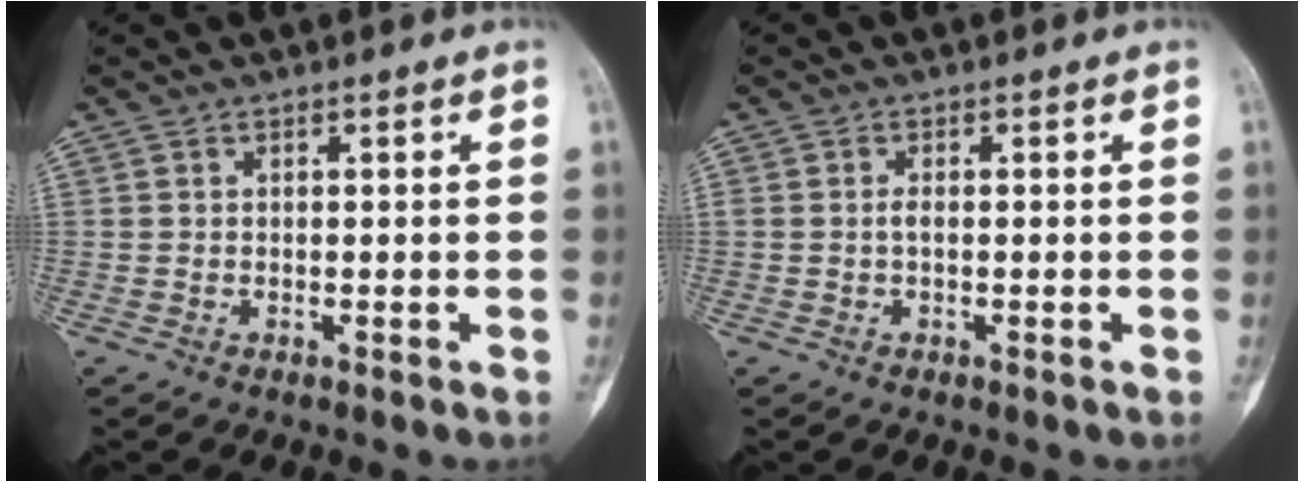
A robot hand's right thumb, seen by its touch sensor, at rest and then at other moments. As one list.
[{"total": 1.0, "force": [-0.1, 0.4, 0.9], "torque": [-0.019, 0.001, -0.004]}]